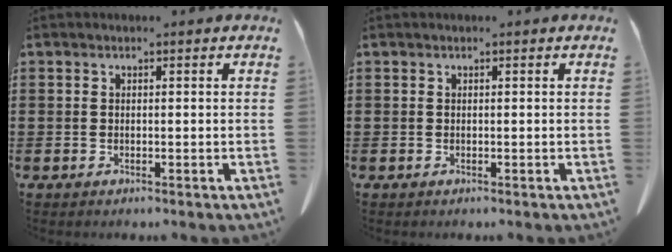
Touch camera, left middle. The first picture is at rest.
{"total": 0.0}